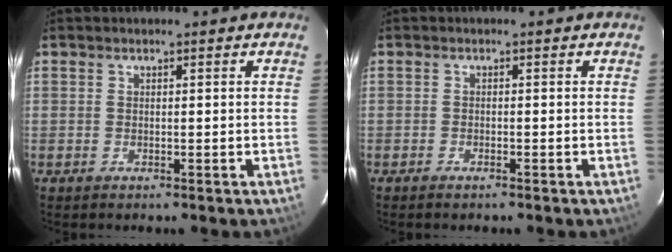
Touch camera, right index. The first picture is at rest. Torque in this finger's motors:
{"motor_torque": [-0.14, -0.11, 0.12, 0.01]}